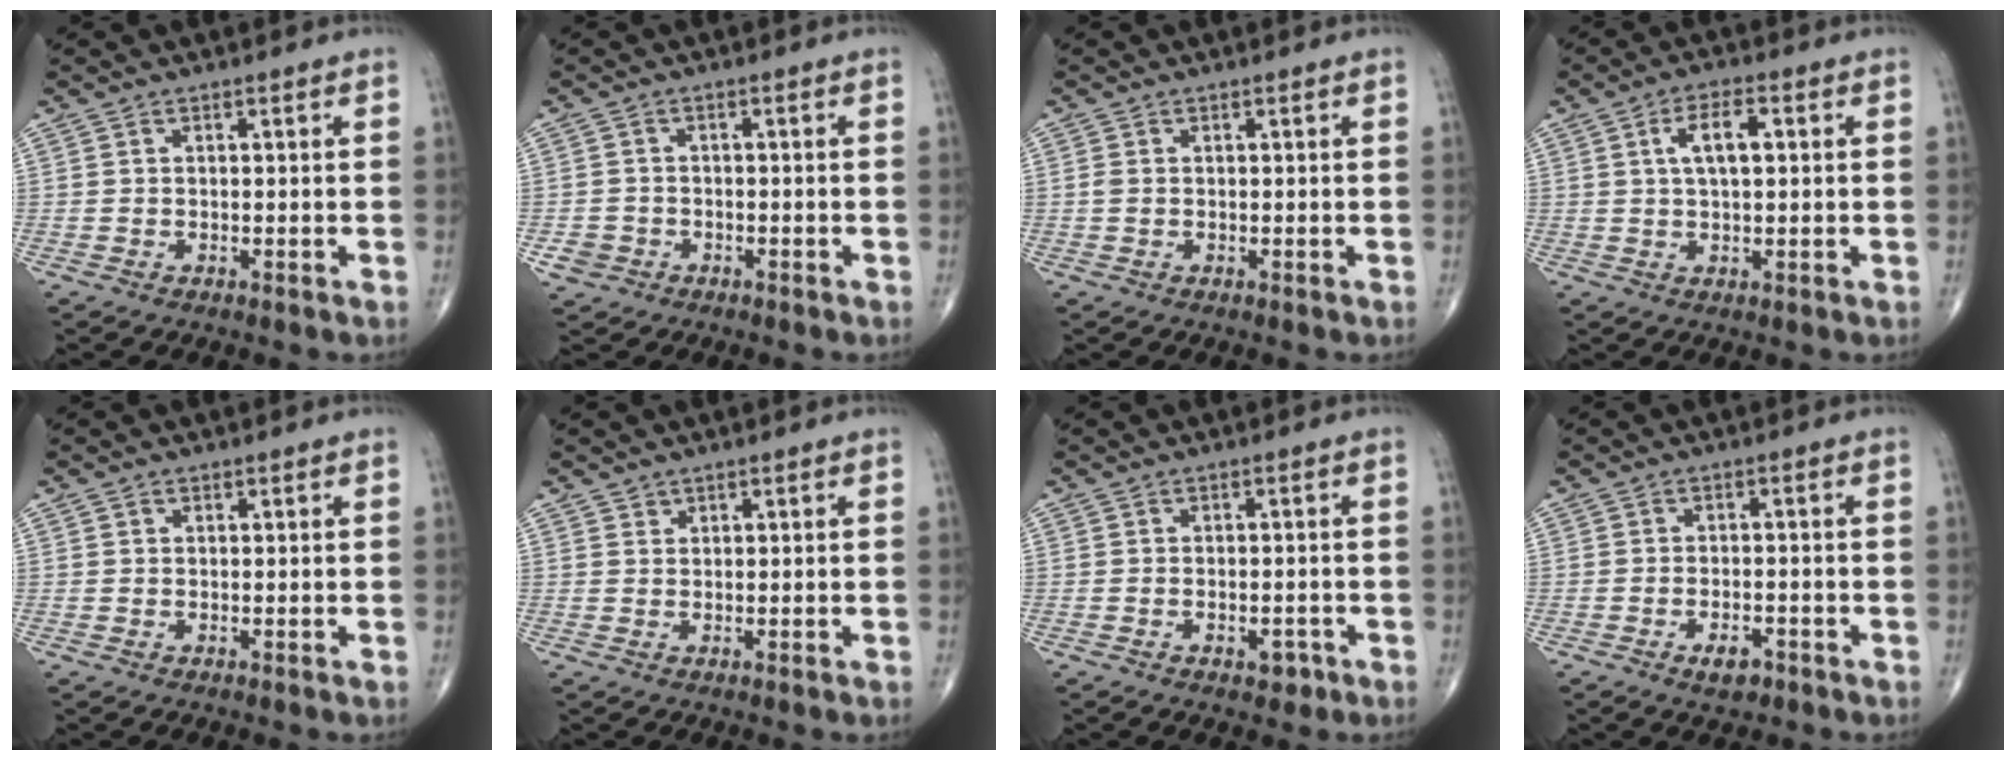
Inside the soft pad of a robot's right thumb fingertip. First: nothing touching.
{"total": 3.0, "force": [-1.3, 2.6, 0.6], "torque": [-0.005, 0.009, -0.023]}
{"total": 0.9, "force": [0.0, 0.6, 0.7], "torque": [-0.018, -0.001, -0.001]}
{"total": 6.2, "force": [1.4, 2.7, 5.4], "torque": [-0.091, 0.008, 0.023]}
{"total": 0.6, "force": [0.3, 0.5, 0.1], "torque": [0.002, 0.000, 0.003]}
{"total": 1.0, "force": [0.7, 0.6, 0.0], "torque": [0.014, -0.004, 0.008]}
{"total": 2.7, "force": [-1.4, 1.6, 1.8], "torque": [-0.018, 0.010, -0.014]}
{"total": 3.5, "force": [-2.0, 1.7, 2.3], "torque": [-0.032, 0.007, -0.030]}